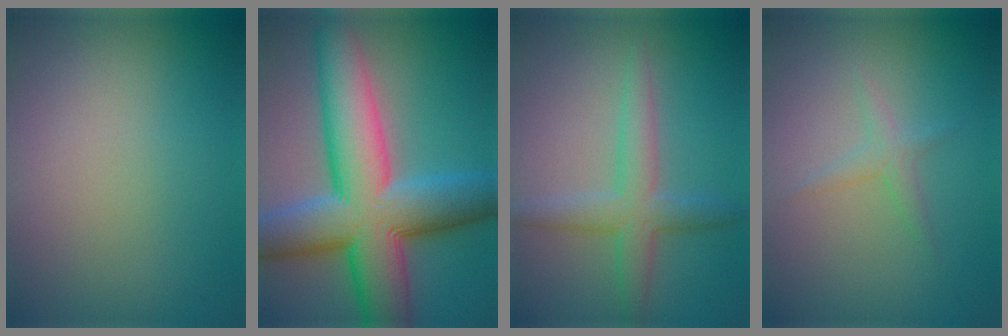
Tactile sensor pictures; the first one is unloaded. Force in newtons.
{"total": 13.4, "press": 13.4, "slide": 0.5}
{"total": 3.6, "press": 3.6, "slide": 0.1}
{"total": 1.3, "press": 1.3, "slide": 0.0}